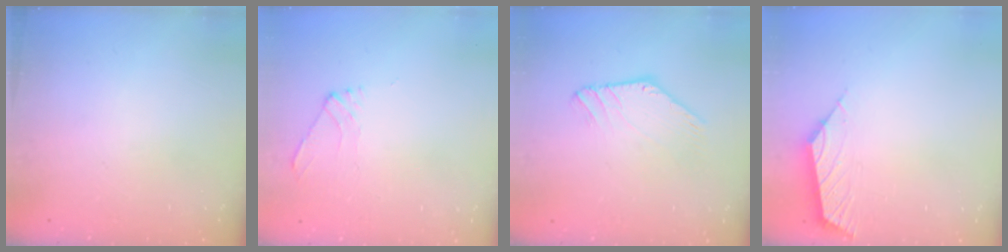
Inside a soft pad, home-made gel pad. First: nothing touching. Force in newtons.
{"total": 3.2, "press": 3.2, "slide": 0.6}
{"total": 1.3, "press": 1.3, "slide": 0.0}
{"total": 3.0, "press": 2.9, "slide": 0.8}